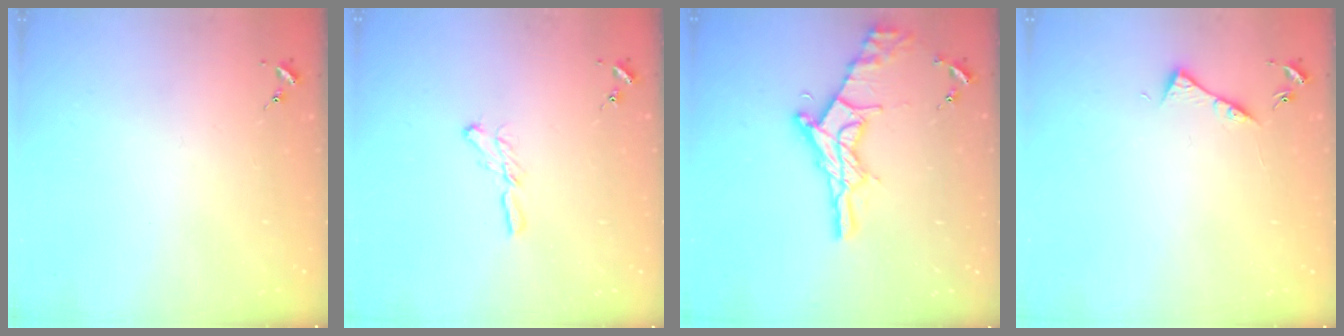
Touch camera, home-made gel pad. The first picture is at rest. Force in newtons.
{"total": 5.6, "press": 5.6, "slide": 0.2}
{"total": 19.0, "press": 18.9, "slide": 1.3}
{"total": 4.2, "press": 4.1, "slide": 0.5}